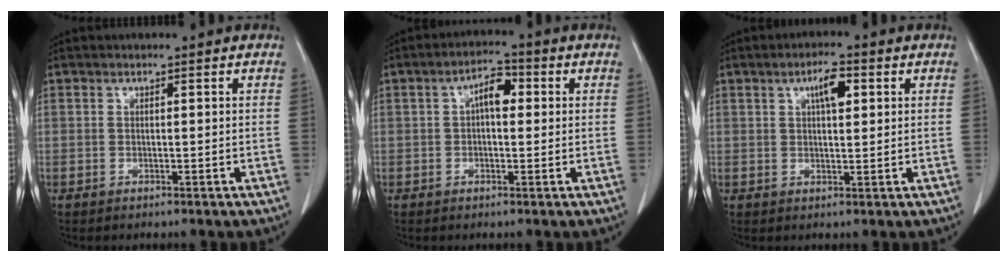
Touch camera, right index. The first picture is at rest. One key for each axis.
{"total": 4.7, "fx": 0.8, "fy": 2.1, "fz": 4.1, "tx": -0.069, "ty": 0.018, "tz": 0.010}
{"total": 4.3, "fx": 1.6, "fy": 1.2, "fz": 3.8, "tx": -0.066, "ty": 0.006, "tz": 0.027}